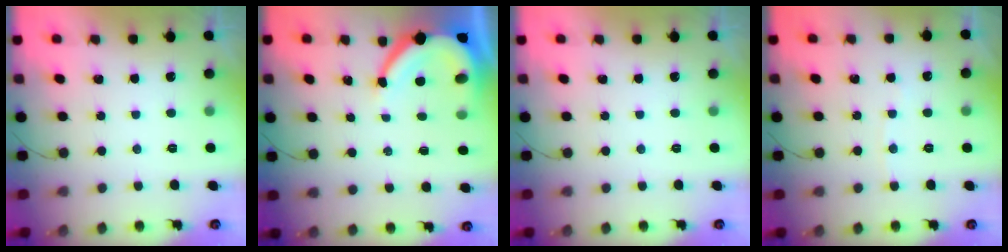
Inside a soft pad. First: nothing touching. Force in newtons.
{"total": 7.7, "press": 7.6, "slide": 0.6}
{"total": 0.0}
{"total": 2.1, "press": 2.0, "slide": 0.3}